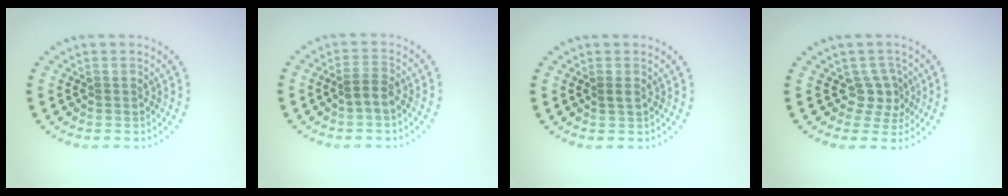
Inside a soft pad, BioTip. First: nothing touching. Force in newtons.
{"total": 1.6, "press": 1.5, "slide": 0.6}
{"total": 0.7, "press": 0.6, "slide": 0.1}
{"total": 2.3, "press": 1.5, "slide": 1.7}